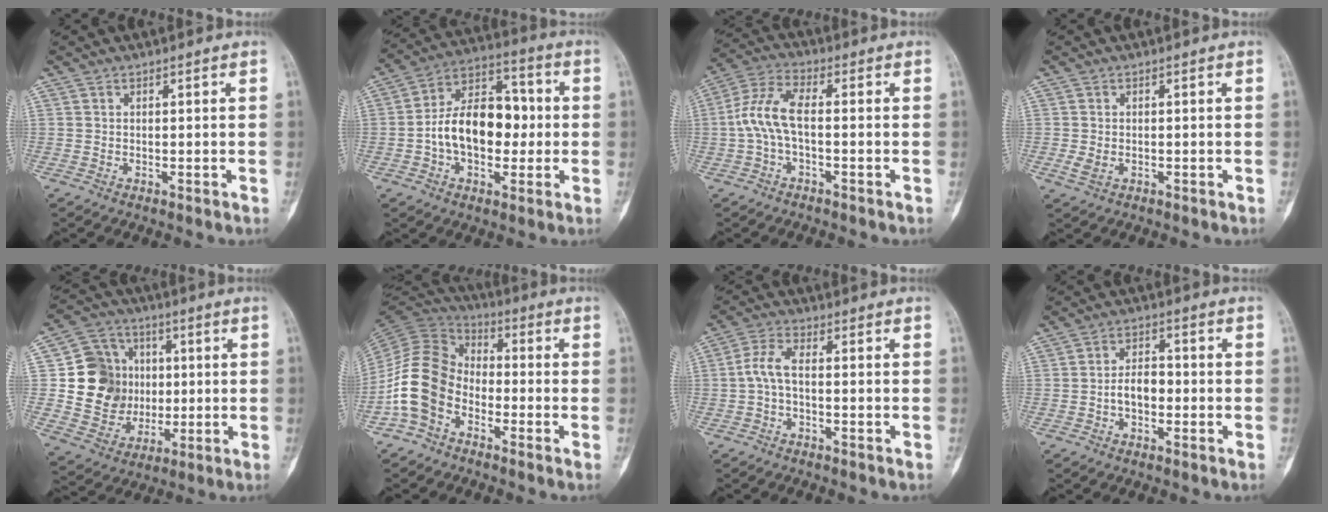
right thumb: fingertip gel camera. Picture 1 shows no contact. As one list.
[{"total": 15.6, "force": [-1.2, 10.1, 11.8], "torque": [-0.165, 0.043, -0.024]}, {"total": 8.0, "force": [-0.8, 3.4, 7.2], "torque": [-0.165, 0.032, -0.022]}, {"total": 2.2, "force": [-0.5, 1.5, 1.5], "torque": [-0.030, 0.001, -0.008]}, {"total": 15.2, "force": [1.1, 13.7, 6.6], "torque": [-0.064, 0.011, 0.033]}, {"total": 12.5, "force": [-4.9, 9.1, 7.2], "torque": [-0.135, 0.053, -0.113]}, {"total": 4.7, "force": [-0.7, 2.0, 4.2], "torque": [-0.096, 0.018, -0.021]}, {"total": 4.8, "force": [-1.2, 3.0, 3.5], "torque": [-0.045, 0.022, -0.027]}]